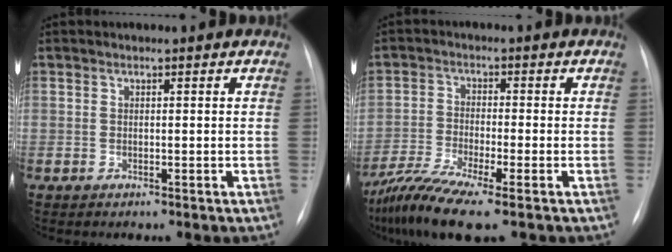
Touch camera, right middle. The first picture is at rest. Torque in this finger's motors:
{"motor_torque": [1.15, -1.01, 0.49, 0.13]}